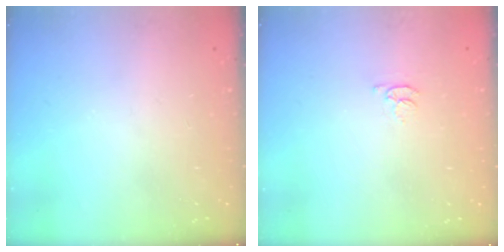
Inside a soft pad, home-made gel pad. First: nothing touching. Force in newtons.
{"total": 2.8, "press": 2.8, "slide": 0.4}